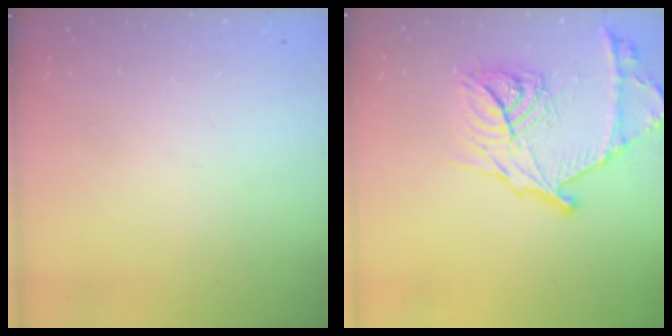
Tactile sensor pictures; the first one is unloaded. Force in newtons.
{"total": 19.6, "press": 19.5, "slide": 1.5}